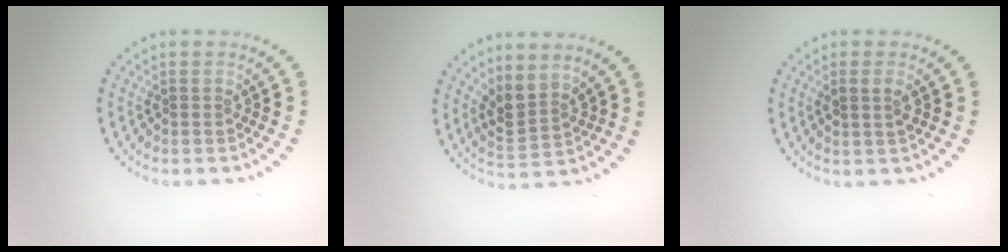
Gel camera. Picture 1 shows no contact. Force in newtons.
{"total": 2.7, "press": 2.0, "slide": 1.8}
{"total": 1.3, "press": 1.3, "slide": 0.4}